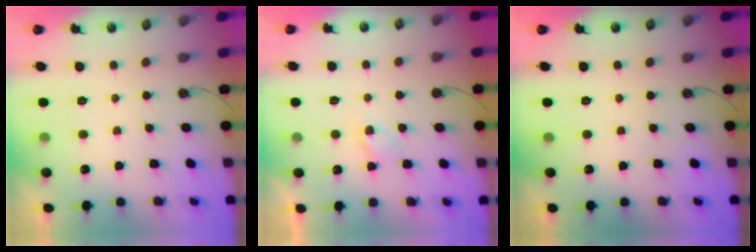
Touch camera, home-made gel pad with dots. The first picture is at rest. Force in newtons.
{"total": 2.9, "press": 2.8, "slide": 0.6}
{"total": 0.0}